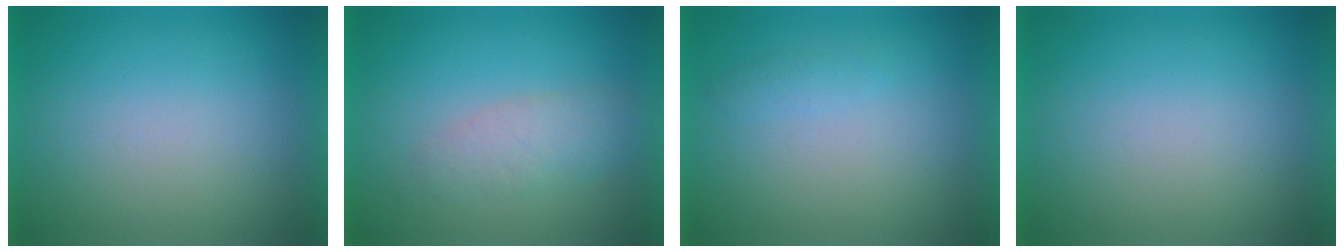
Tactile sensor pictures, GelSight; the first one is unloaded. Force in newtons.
{"total": 2.9}
{"total": 1.4}
{"total": 0.0}